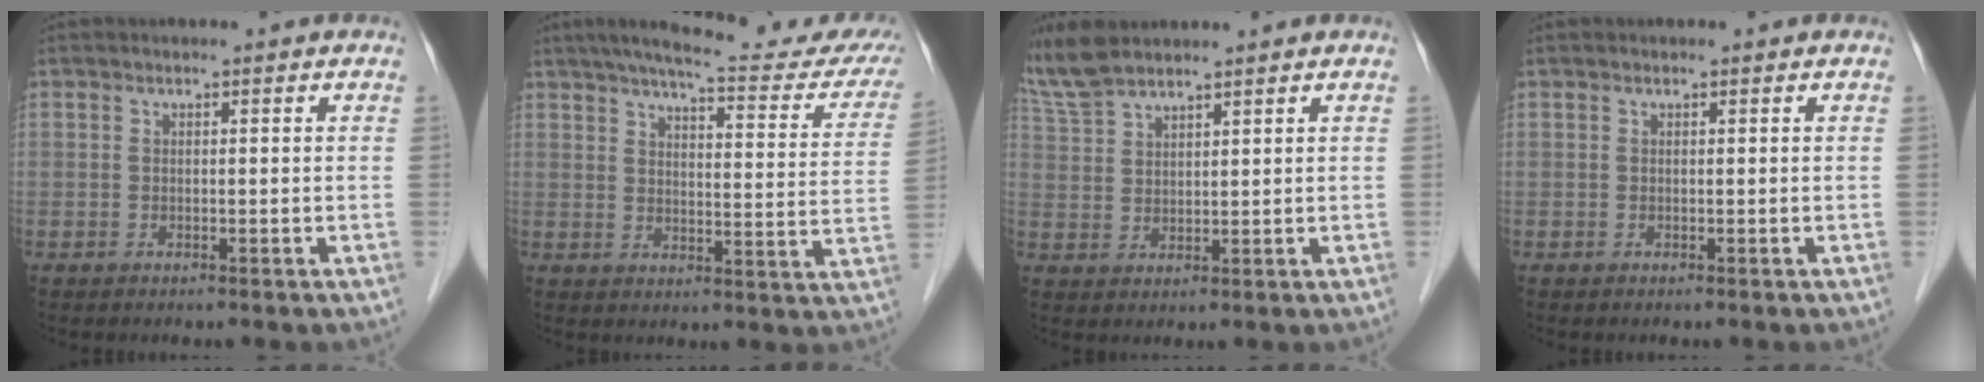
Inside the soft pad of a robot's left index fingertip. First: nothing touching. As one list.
[{"total": 22.0, "force": [18.8, 2.6, 11.2], "torque": [-0.151, -0.024, 0.222]}, {"total": 6.6, "force": [6.1, 0.9, 2.5], "torque": [-0.072, 0.018, 0.135]}, {"total": 0.0}]